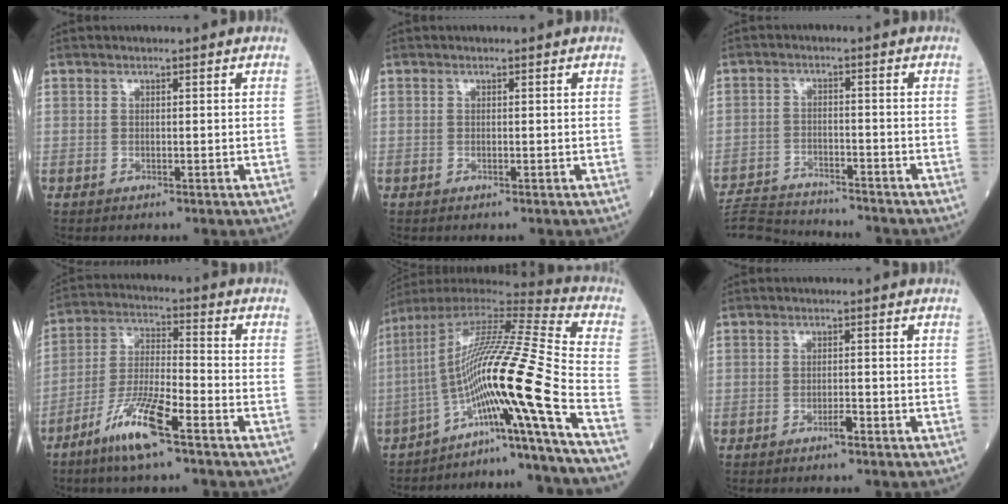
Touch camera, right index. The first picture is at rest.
{"total": 0.0}
{"total": 10.6, "force": [-10.3, 1.0, 2.0], "torque": [-0.036, 0.006, -0.168]}
{"total": 10.5, "force": [-6.5, 1.0, 8.2], "torque": [-0.169, -0.016, -0.128]}
{"total": 21.7, "force": [-9.8, -2.9, 19.1], "torque": [-0.339, -0.003, -0.175]}
{"total": 1.3, "force": [-0.9, 0.0, 0.9], "torque": [-0.017, 0.001, -0.018]}